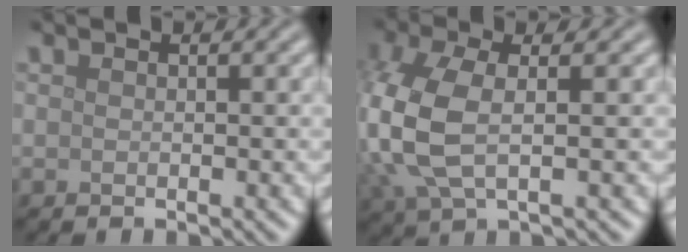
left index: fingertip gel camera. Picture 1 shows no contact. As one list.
[{"total": 6.3, "force": [0.4, 3.4, 5.3], "torque": [-0.140, 0.000, 0.005]}]